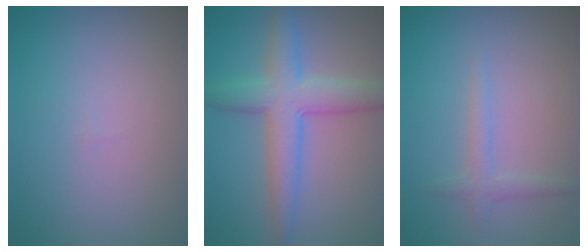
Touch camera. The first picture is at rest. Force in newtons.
{"total": 5.5, "press": 5.5, "slide": 0.1}
{"total": 1.5, "press": 1.4, "slide": 0.1}